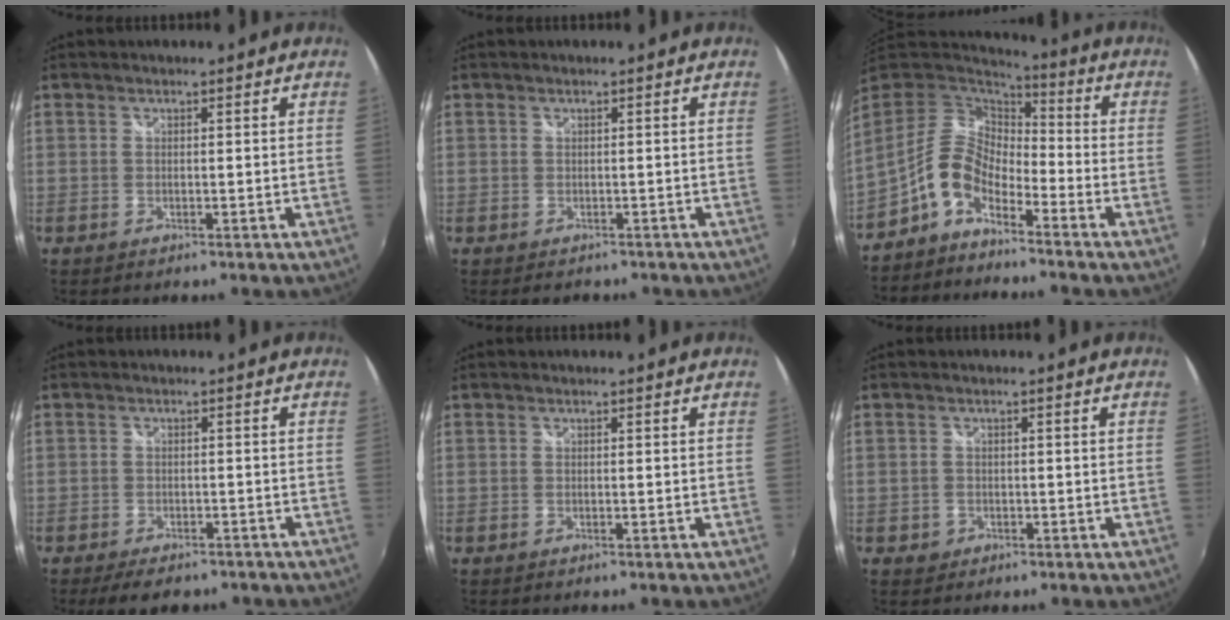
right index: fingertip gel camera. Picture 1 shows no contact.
{"total": 1.7, "force": [-0.9, 1.5, 0.3], "torque": [-0.006, 0.000, -0.009]}
{"total": 9.0, "force": [-5.5, 4.4, 5.6], "torque": [-0.112, 0.019, -0.118]}
{"total": 6.5, "force": [-4.9, 3.2, 2.9], "torque": [-0.061, -0.003, -0.070]}
{"total": 0.0}
{"total": 2.1, "force": [-0.8, 1.8, 0.5], "torque": [-0.012, -0.001, -0.009]}